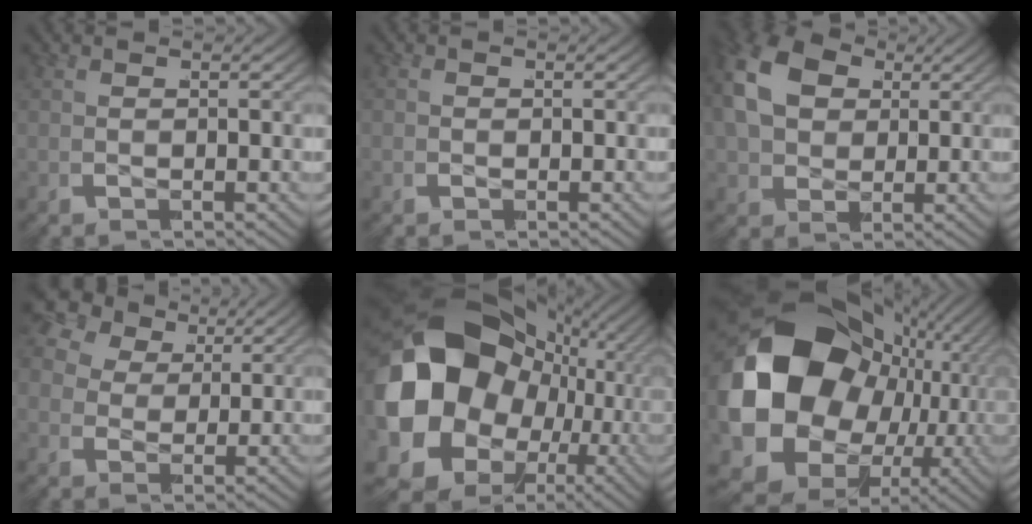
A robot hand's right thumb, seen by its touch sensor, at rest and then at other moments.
{"total": 0.6, "force": [-0.3, 0.5, 0.1], "torque": [-0.003, -0.002, -0.005]}
{"total": 10.9, "force": [2.9, 8.6, 6.2], "torque": [-0.147, -0.004, 0.046]}
{"total": 9.7, "force": [3.8, 7.4, 5.1], "torque": [-0.095, 0.017, 0.048]}
{"total": 28.7, "force": [-2.2, 21.6, 18.8], "torque": [-0.380, -0.044, -0.027]}
{"total": 27.8, "force": [-2.3, 20.0, 19.1], "torque": [-0.371, -0.055, -0.024]}